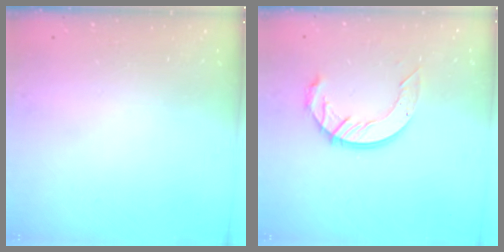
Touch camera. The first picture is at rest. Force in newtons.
{"total": 11.1, "press": 11.1, "slide": 1.0}